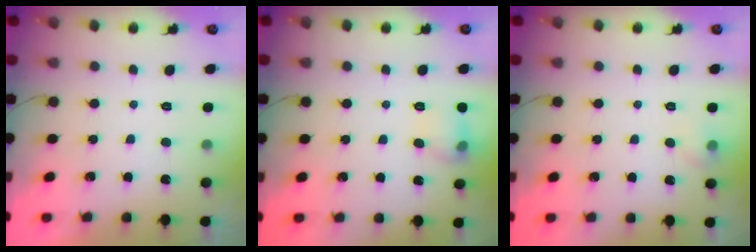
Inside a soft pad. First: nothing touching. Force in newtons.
{"total": 7.3, "press": 7.2, "slide": 1.0}
{"total": 5.3, "press": 5.1, "slide": 1.2}